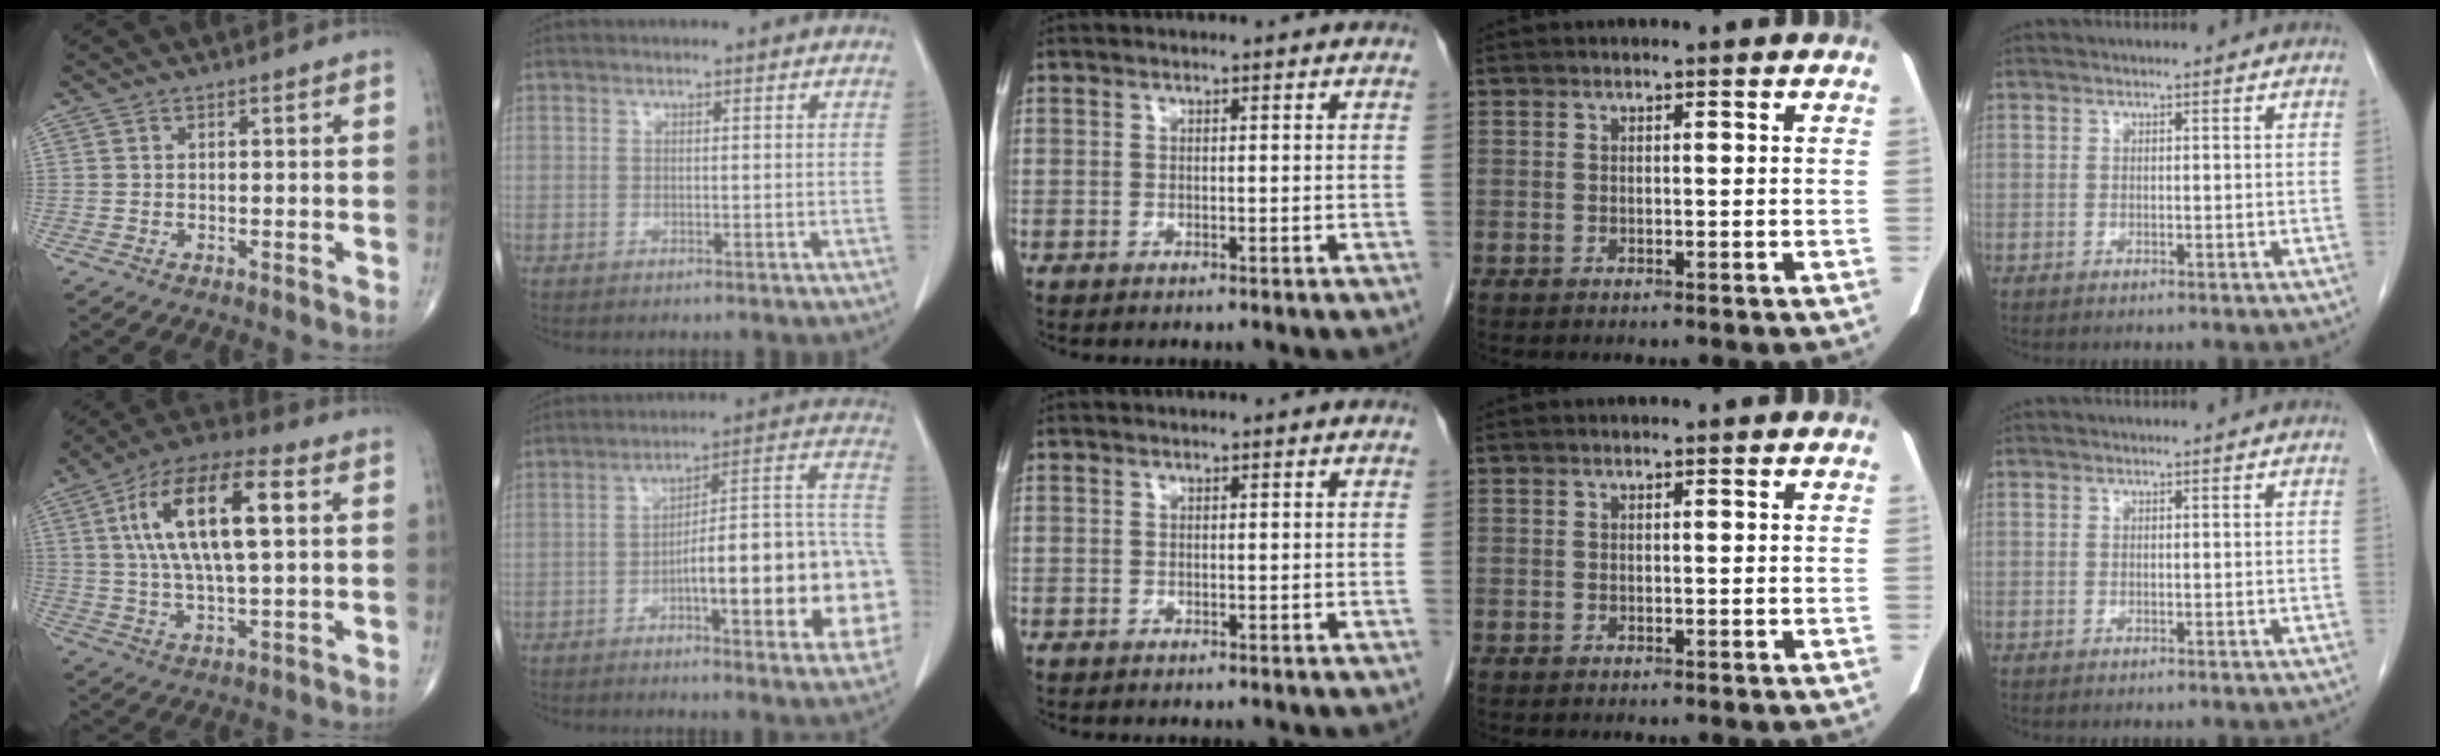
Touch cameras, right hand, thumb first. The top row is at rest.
{"thumb": {"total": 18.5, "force": [4.4, 6.7, 16.6], "torque": [-0.302, 0.016, 0.072]}, "index": {"total": 21.2, "force": [-5.4, 4.0, 20.1], "torque": [-0.199, 0.035, -0.064]}}